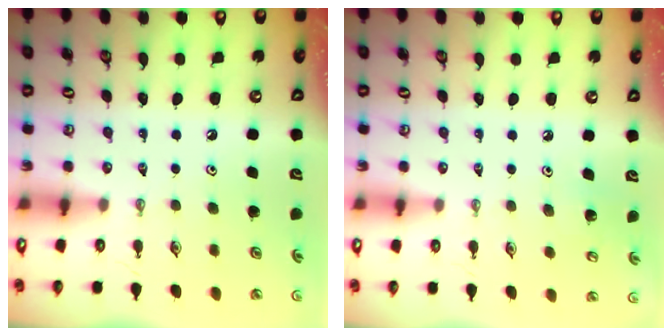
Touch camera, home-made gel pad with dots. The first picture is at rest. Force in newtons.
{"total": 5.6, "press": 5.6, "slide": 0.4}